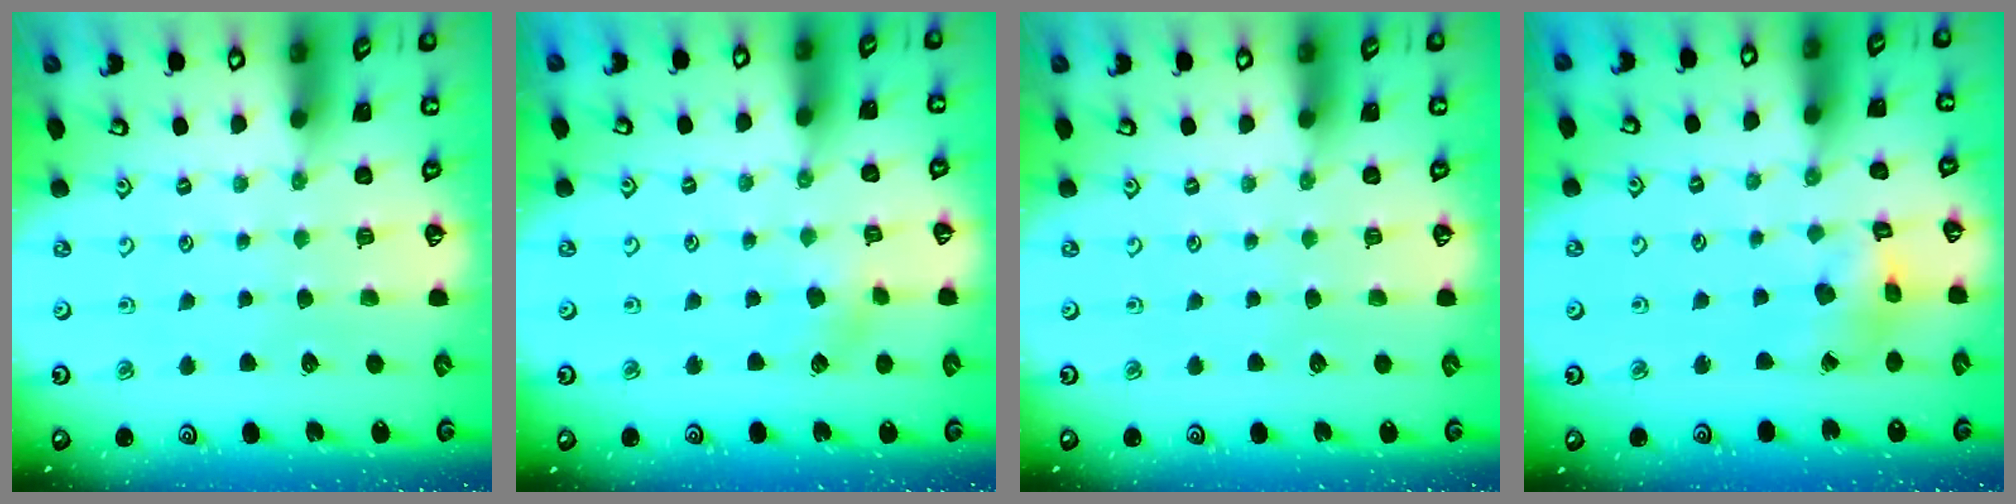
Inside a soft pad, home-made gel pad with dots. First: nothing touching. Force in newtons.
{"total": 1.8, "press": 1.8, "slide": 0.3}
{"total": 0.0}
{"total": 8.7, "press": 8.7, "slide": 0.9}